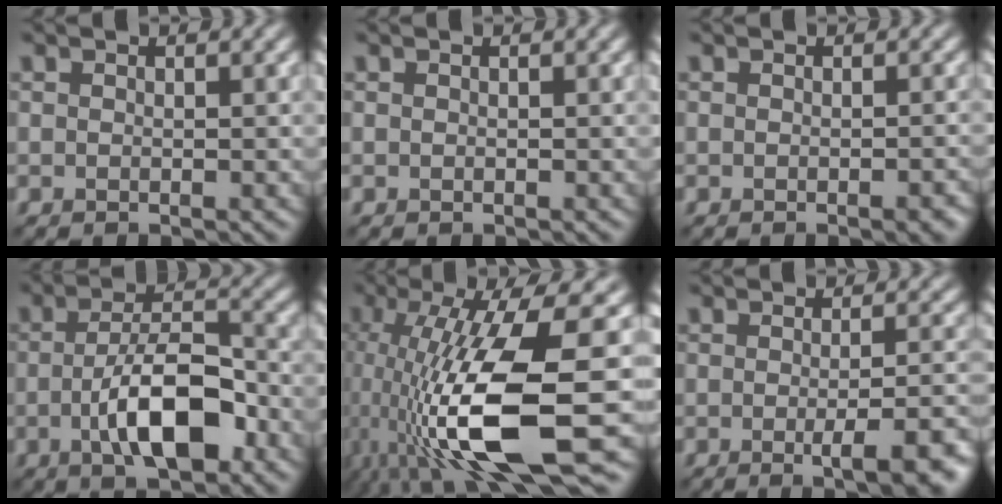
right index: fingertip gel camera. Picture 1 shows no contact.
{"total": 0.0}
{"total": 1.6, "force": [-0.8, 0.4, 1.3], "torque": [-0.013, -0.001, -0.009]}
{"total": 7.7, "force": [-2.5, 3.0, 6.6], "torque": [-0.115, 0.004, -0.045]}
{"total": 13.4, "force": [-3.3, 3.6, 12.5], "torque": [-0.241, -0.016, -0.051]}
{"total": 6.0, "force": [-2.0, 1.7, 5.4], "torque": [-0.060, -0.005, -0.020]}